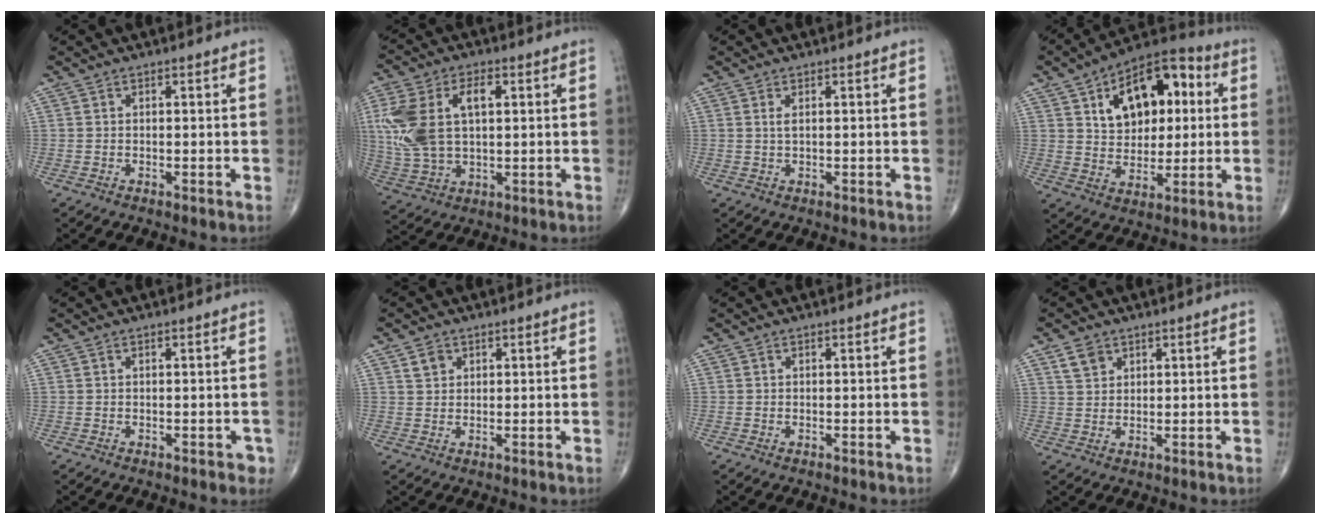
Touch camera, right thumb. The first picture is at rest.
{"total": 15.6, "force": [3.0, 8.8, 12.5], "torque": [-0.269, 0.009, 0.062]}
{"total": 1.0, "force": [0.4, 0.2, 0.9], "torque": [-0.021, -0.003, 0.010]}
{"total": 18.1, "force": [5.0, 11.1, 13.3], "torque": [-0.156, 0.013, 0.076]}
{"total": 1.4, "force": [-0.4, 0.9, 1.1], "torque": [-0.005, 0.004, -0.003]}
{"total": 2.6, "force": [1.4, 2.0, 1.0], "torque": [-0.008, -0.006, 0.025]}
{"total": 0.0}
{"total": 3.6, "force": [2.2, 2.5, 1.4], "torque": [-0.015, -0.009, 0.046]}